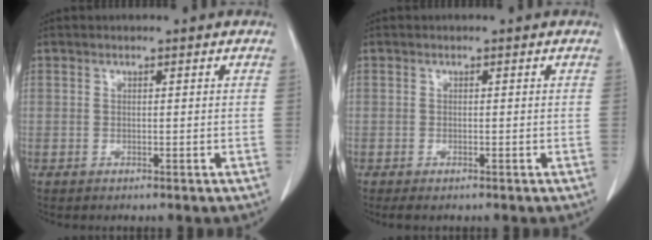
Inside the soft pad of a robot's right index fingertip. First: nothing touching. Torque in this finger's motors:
{"motor_torque": [0.12, -0.10, 0.04, 0.01]}